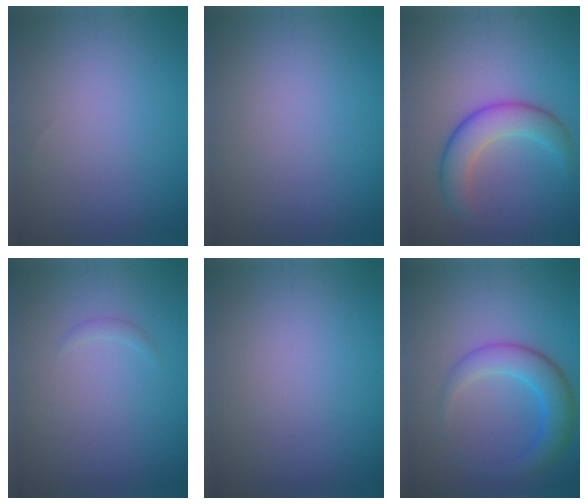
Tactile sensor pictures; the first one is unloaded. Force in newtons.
{"total": 0.0}
{"total": 4.2, "press": 4.2, "slide": 0.1}
{"total": 0.6, "press": 0.6, "slide": 0.1}
{"total": 0.0}
{"total": 4.5, "press": 4.5, "slide": 0.1}